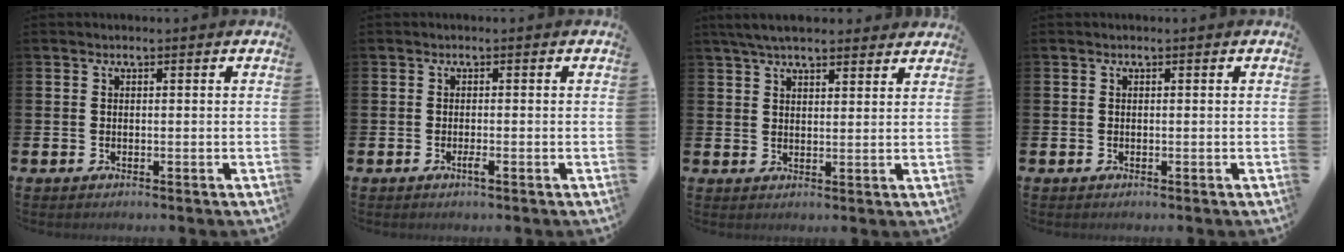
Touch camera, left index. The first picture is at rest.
{"total": 0.9, "force": [-0.5, 0.1, 0.8], "torque": [-0.019, -0.002, -0.007]}
{"total": 5.3, "force": [4.9, 1.3, 1.7], "torque": [-0.044, -0.011, 0.091]}
{"total": 0.0}